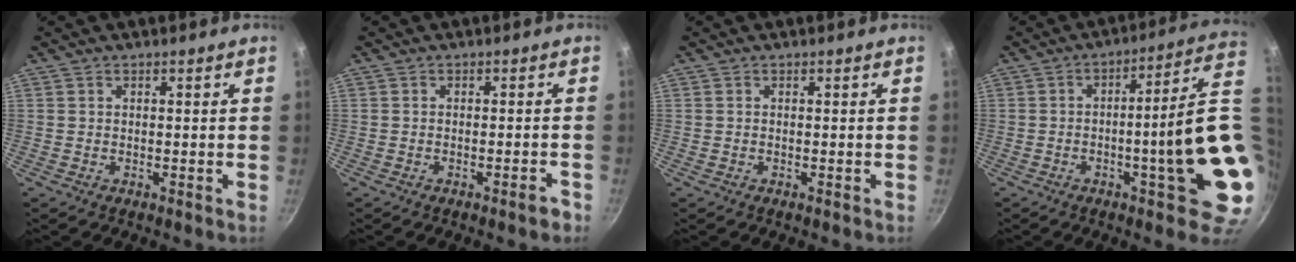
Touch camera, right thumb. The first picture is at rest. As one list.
[{"total": 2.2, "force": [-1.4, 0.3, 1.6], "torque": [-0.022, 0.014, -0.016]}, {"total": 0.0}, {"total": 17.7, "force": [-2.0, 2.6, 17.4], "torque": [-0.215, 0.015, -0.025]}]